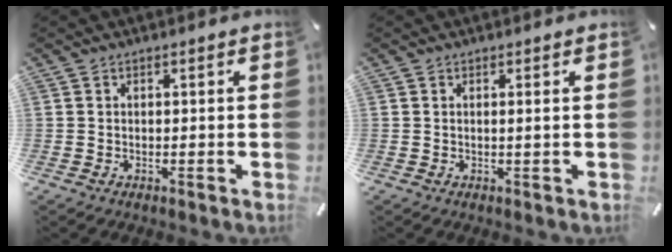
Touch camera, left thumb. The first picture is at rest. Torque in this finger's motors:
{"motor_torque": [0.04, 0.13, -0.09, -0.18, 0.00]}